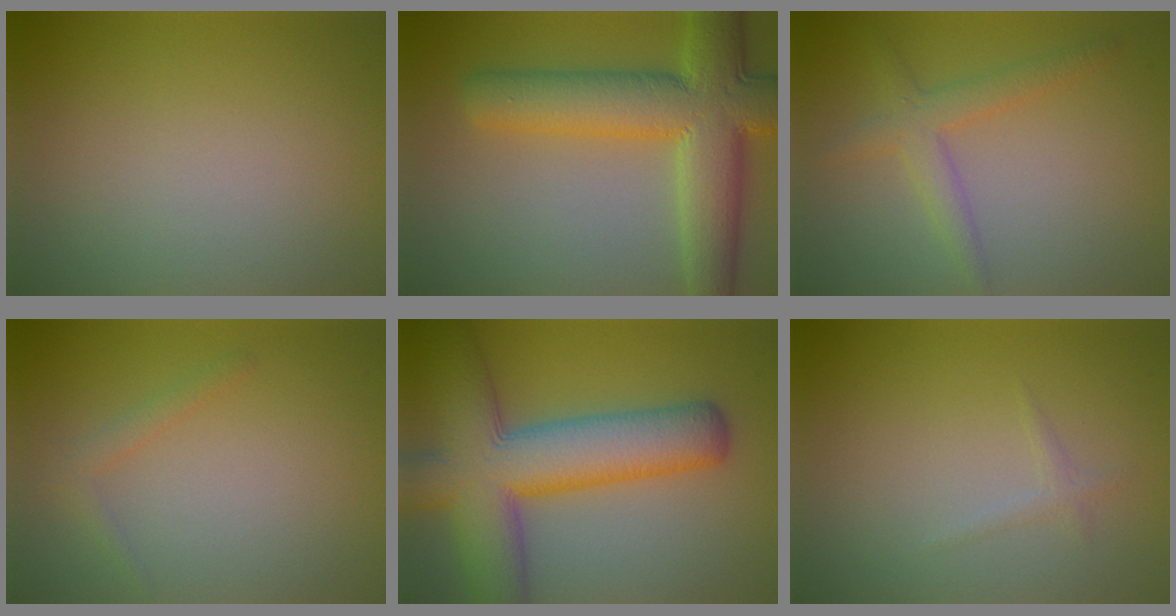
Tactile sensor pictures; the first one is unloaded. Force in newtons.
{"total": 10.0, "press": 10.0, "slide": 0.3}
{"total": 2.8, "press": 2.8, "slide": 0.1}
{"total": 1.3, "press": 1.3, "slide": 0.1}
{"total": 11.8, "press": 11.8, "slide": 0.6}
{"total": 0.8, "press": 0.8, "slide": 0.1}